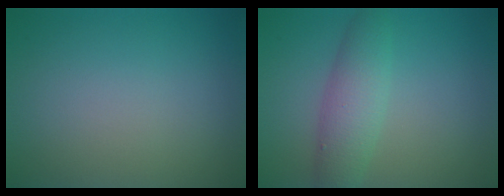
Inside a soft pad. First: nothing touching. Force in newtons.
{"total": 3.9, "press": 3.9, "slide": 0.0}